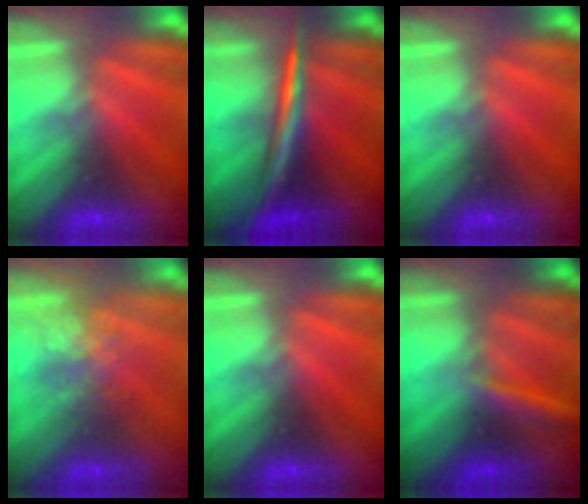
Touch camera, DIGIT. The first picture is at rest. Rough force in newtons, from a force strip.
{"total": 2.9}
{"total": 0.0}
{"total": 3.7}
{"total": 0.0}
{"total": 2.9}